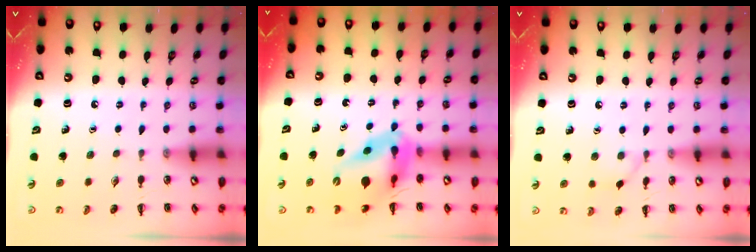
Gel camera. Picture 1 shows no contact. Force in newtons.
{"total": 12.2, "press": 11.7, "slide": 3.4}
{"total": 3.8, "press": 3.5, "slide": 1.5}